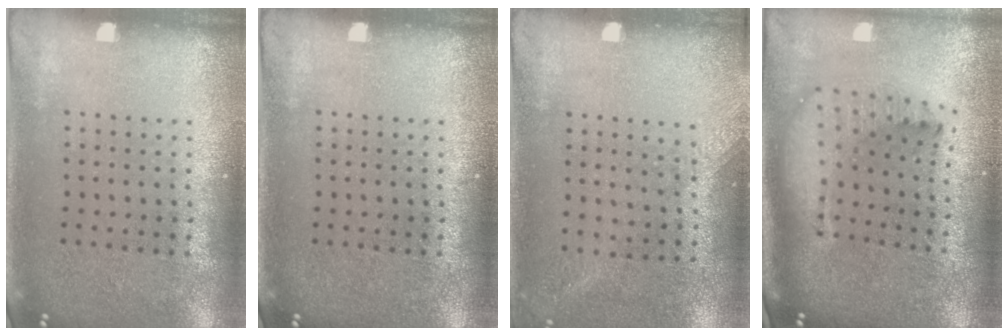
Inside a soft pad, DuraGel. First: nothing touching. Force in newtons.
{"total": 0.0}
{"total": 1.3, "press": 1.1, "slide": 0.8}
{"total": 1.9, "press": 1.5, "slide": 1.2}